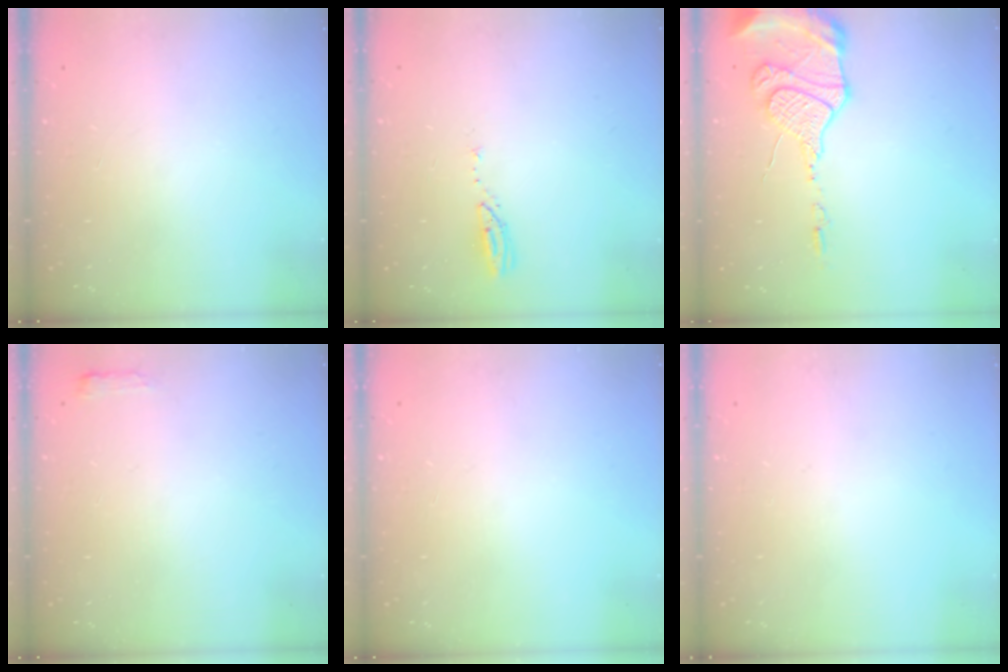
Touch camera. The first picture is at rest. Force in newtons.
{"total": 3.7, "press": 3.7, "slide": 0.3}
{"total": 15.6, "press": 15.1, "slide": 3.7}
{"total": 2.7, "press": 2.6, "slide": 0.5}
{"total": 0.0}
{"total": 0.0}